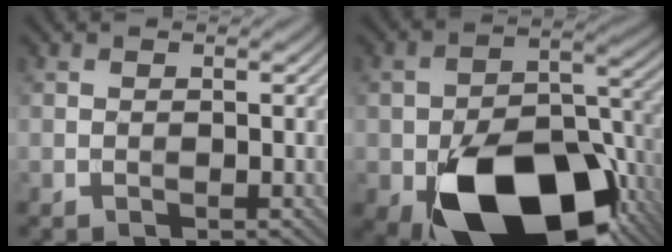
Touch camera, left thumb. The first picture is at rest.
{"total": 19.8, "force": [-10.0, 11.7, 12.5], "torque": [-0.219, -0.052, -0.140]}